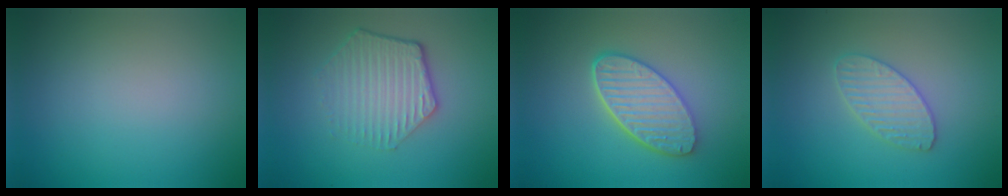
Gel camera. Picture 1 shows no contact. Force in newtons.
{"total": 4.5, "press": 3.3, "slide": 3.0}
{"total": 5.6, "press": 4.3, "slide": 3.5}
{"total": 3.0, "press": 3.0, "slide": 0.2}